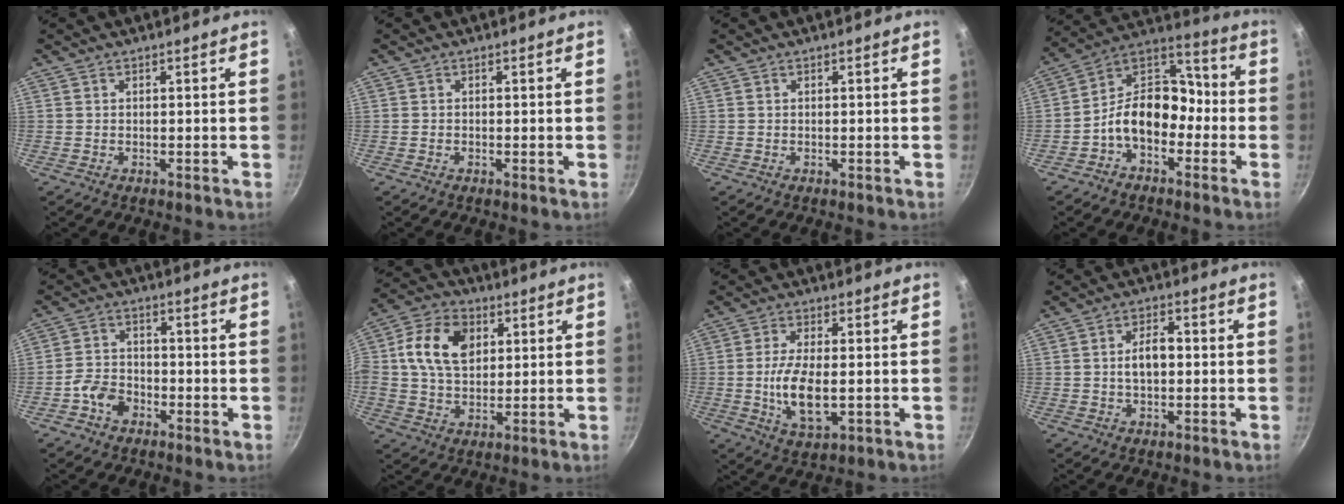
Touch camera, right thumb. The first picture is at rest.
{"total": 0.0}
{"total": 0.0}
{"total": 13.5, "force": [-4.3, 9.4, 8.7], "torque": [-0.100, 0.067, -0.100]}
{"total": 5.5, "force": [-2.8, 3.8, 2.7], "torque": [-0.041, 0.028, -0.059]}
{"total": 13.3, "force": [3.0, 9.4, 8.9], "torque": [-0.149, 0.006, 0.039]}
{"total": 9.7, "force": [-1.2, 4.3, 8.7], "torque": [-0.170, -0.008, -0.020]}
{"total": 5.7, "force": [-0.2, 3.3, 4.7], "torque": [-0.065, 0.020, -0.007]}